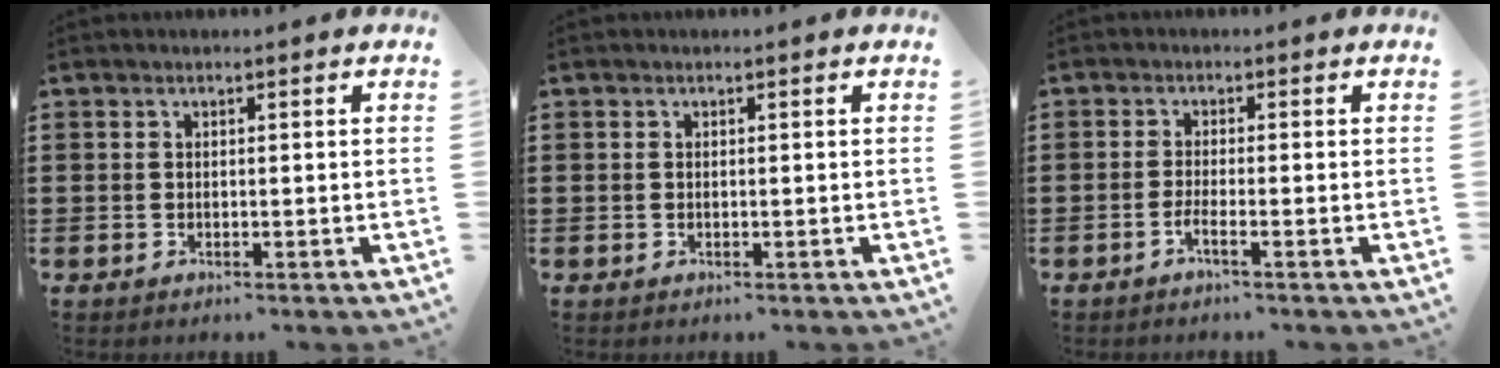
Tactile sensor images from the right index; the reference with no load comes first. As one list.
[{"total": 0.0}, {"total": 2.0, "force": [-1.2, -0.2, 1.5], "torque": [-0.034, -0.006, -0.025]}]